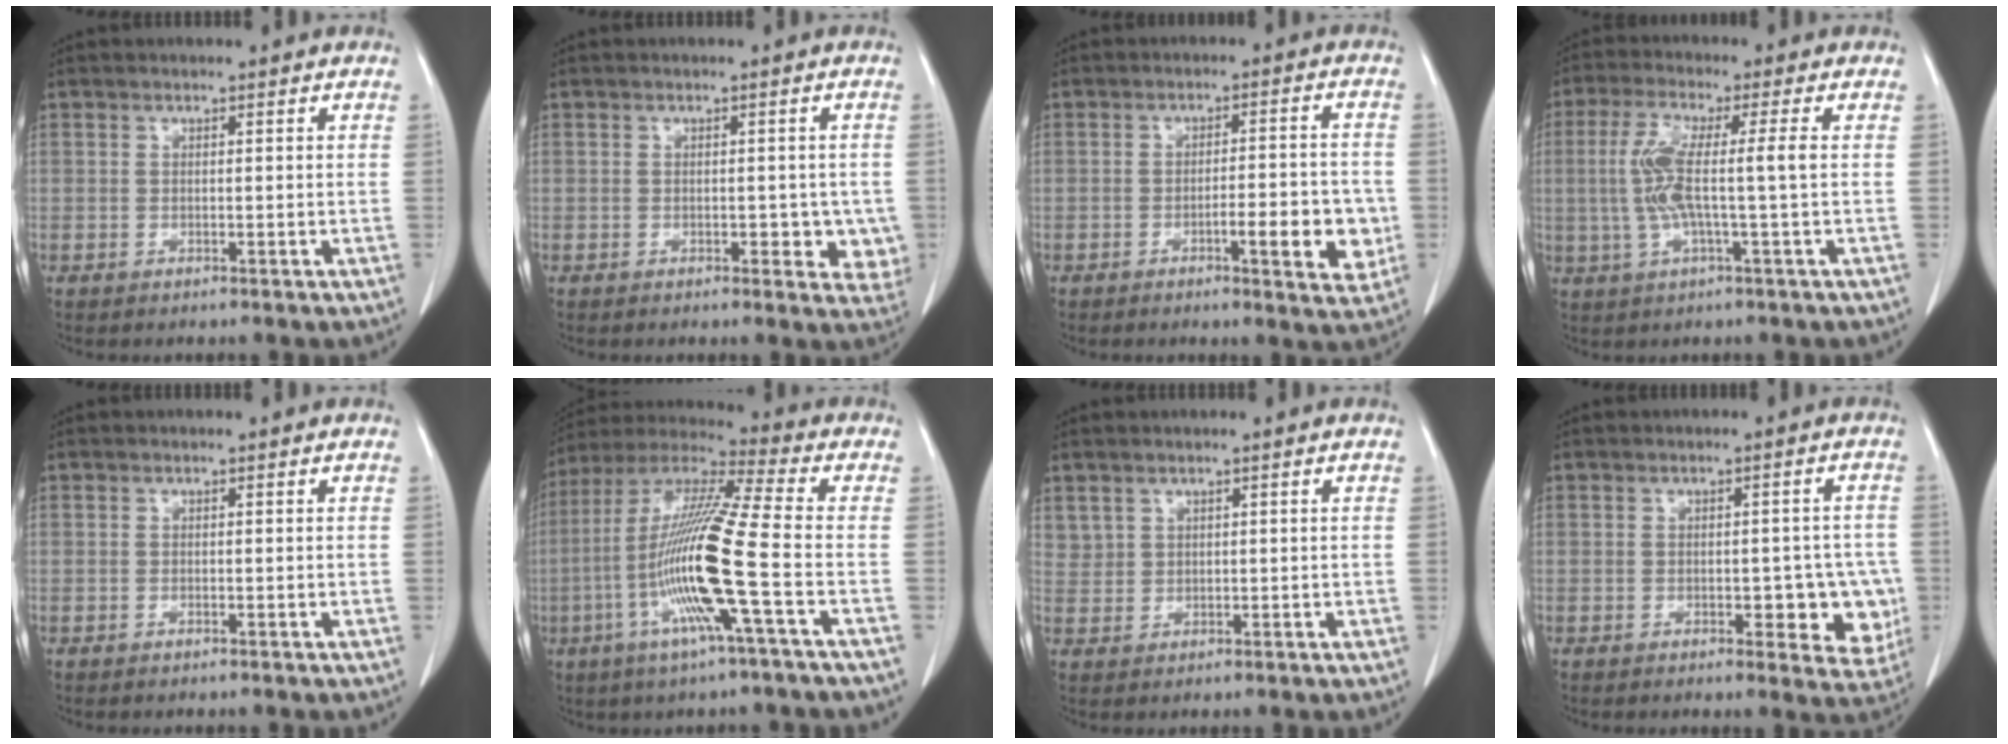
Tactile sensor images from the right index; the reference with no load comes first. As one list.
[{"total": 4.8, "force": [-0.9, 2.5, 4.0], "torque": [-0.024, -0.001, -0.009]}, {"total": 8.0, "force": [-2.4, 1.7, 7.4], "torque": [-0.093, 0.005, -0.027]}, {"total": 7.8, "force": [-0.1, 0.3, 7.8], "torque": [-0.169, 0.009, -0.005]}, {"total": 0.0}, {"total": 16.6, "force": [-4.4, -0.9, 16.0], "torque": [-0.321, -0.008, -0.097]}, {"total": 2.1, "force": [1.5, 1.5, 0.1], "torque": [0.009, 0.002, 0.031]}, {"total": 7.5, "force": [-1.6, 3.4, 6.5], "torque": [-0.052, 0.005, -0.014]}]